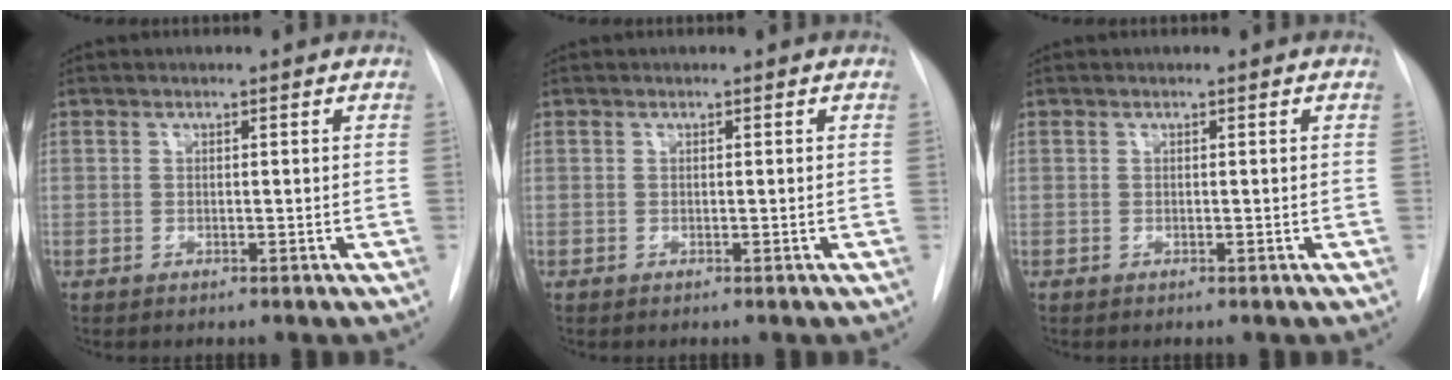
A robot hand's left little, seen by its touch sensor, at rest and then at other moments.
{"total": 0.0}
{"total": 0.0}